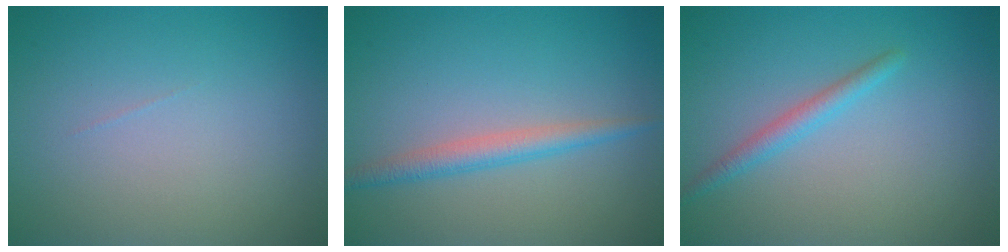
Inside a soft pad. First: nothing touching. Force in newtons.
{"total": 2.3, "press": 2.3, "slide": 0.1}
{"total": 1.8, "press": 1.8, "slide": 0.1}